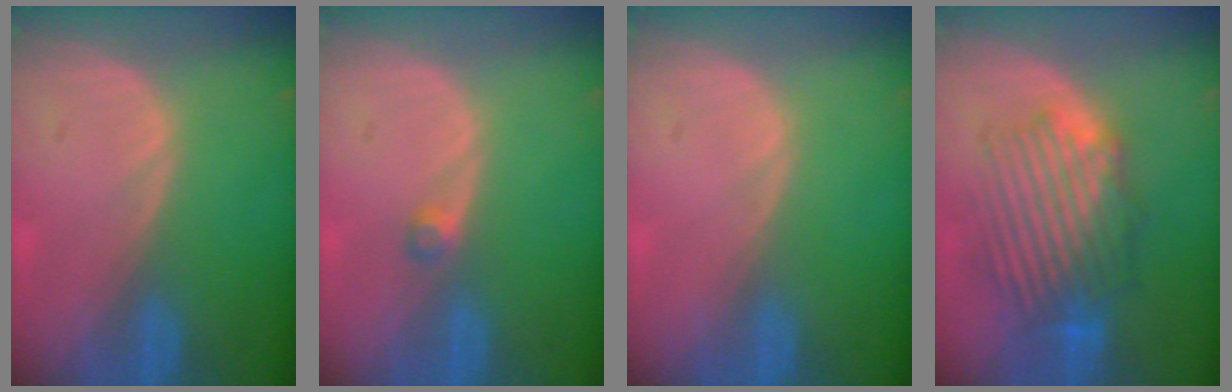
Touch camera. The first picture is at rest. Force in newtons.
{"total": 1.5, "press": 1.2, "slide": 0.8}
{"total": 0.0}
{"total": 8.9, "press": 8.6, "slide": 2.3}